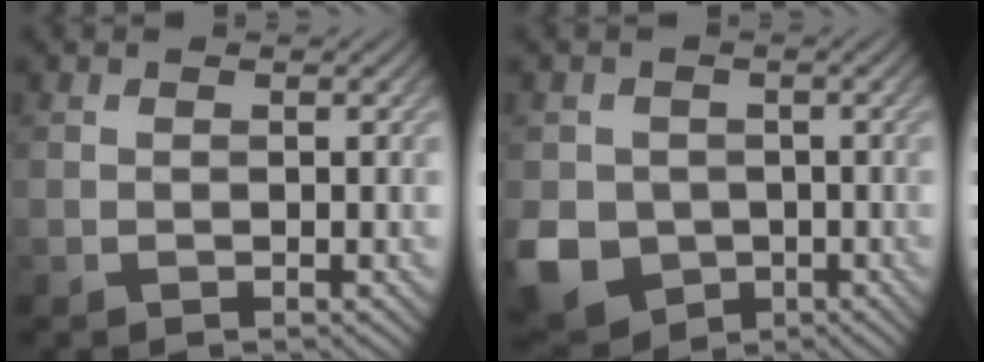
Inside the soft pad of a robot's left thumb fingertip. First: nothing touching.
{"total": 9.0, "force": [-2.4, 7.8, 3.9], "torque": [-0.113, -0.033, -0.056]}